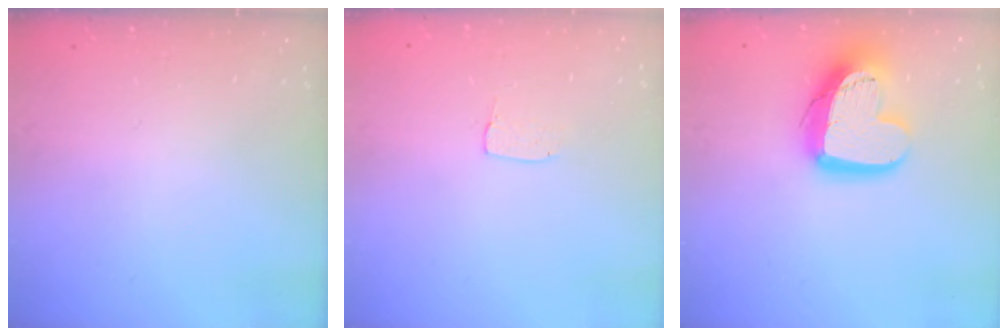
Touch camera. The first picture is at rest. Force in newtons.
{"total": 2.9, "press": 2.9, "slide": 0.2}
{"total": 17.0, "press": 17.0, "slide": 1.7}